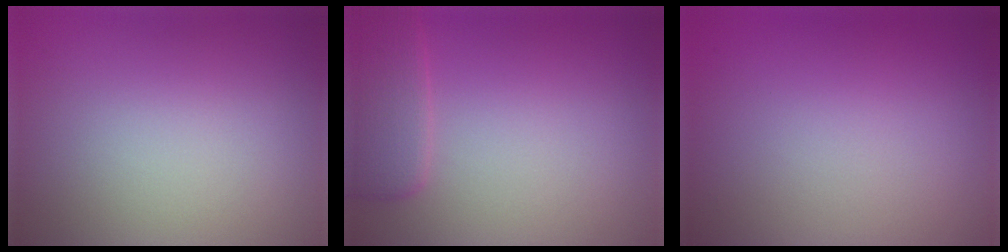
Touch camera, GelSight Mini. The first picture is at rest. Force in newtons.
{"total": 2.9, "press": 2.8, "slide": 0.2}
{"total": 0.0}